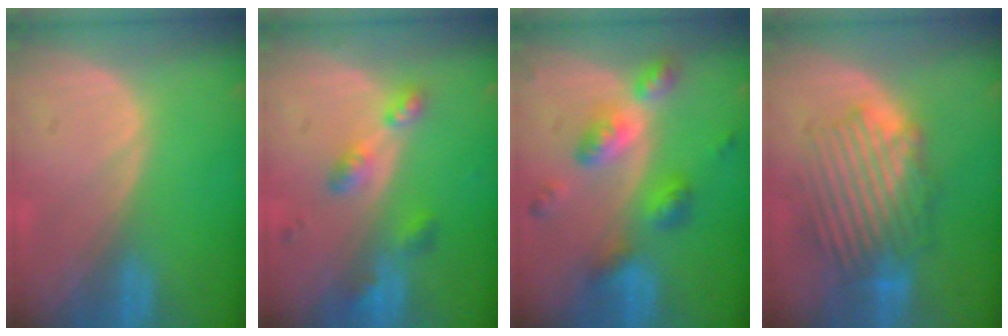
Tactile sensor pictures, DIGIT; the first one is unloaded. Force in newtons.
{"total": 5.3, "press": 4.8, "slide": 2.2}
{"total": 7.4, "press": 7.4, "slide": 0.6}
{"total": 8.9, "press": 8.6, "slide": 2.3}